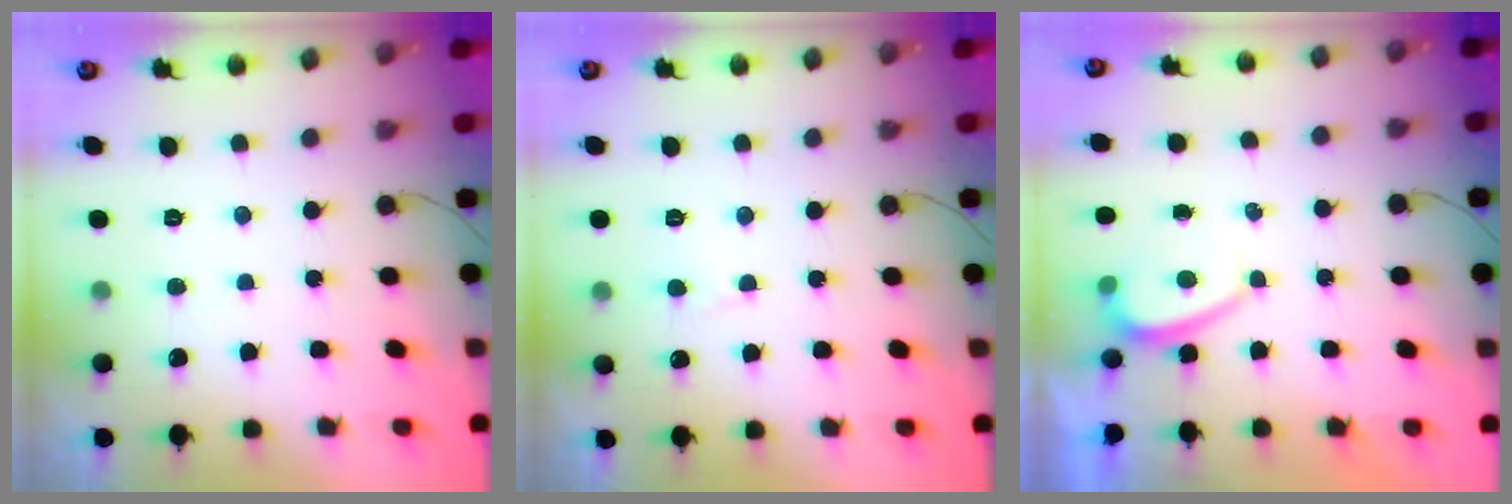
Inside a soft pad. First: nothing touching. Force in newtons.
{"total": 2.7, "press": 2.7, "slide": 0.2}
{"total": 0.9, "press": 0.7, "slide": 0.5}